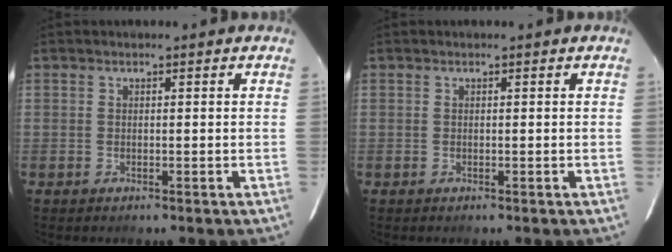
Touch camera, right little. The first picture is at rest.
{"total": 0.0}